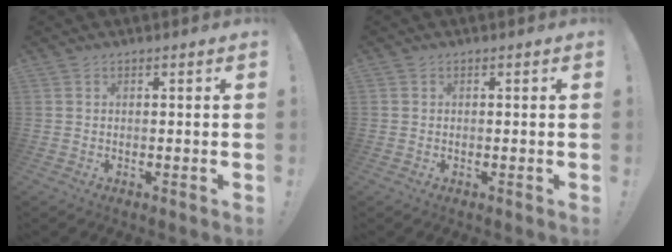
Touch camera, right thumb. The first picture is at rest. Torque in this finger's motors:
{"motor_torque": [-0.16, -0.23, -0.08, 0.20, -0.03]}